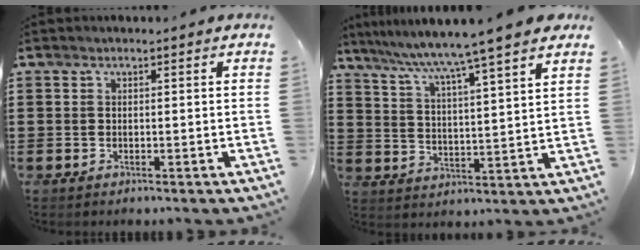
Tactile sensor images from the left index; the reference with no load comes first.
{"total": 6.8, "force": [5.8, -1.5, 3.3], "torque": [-0.089, -0.045, 0.089]}